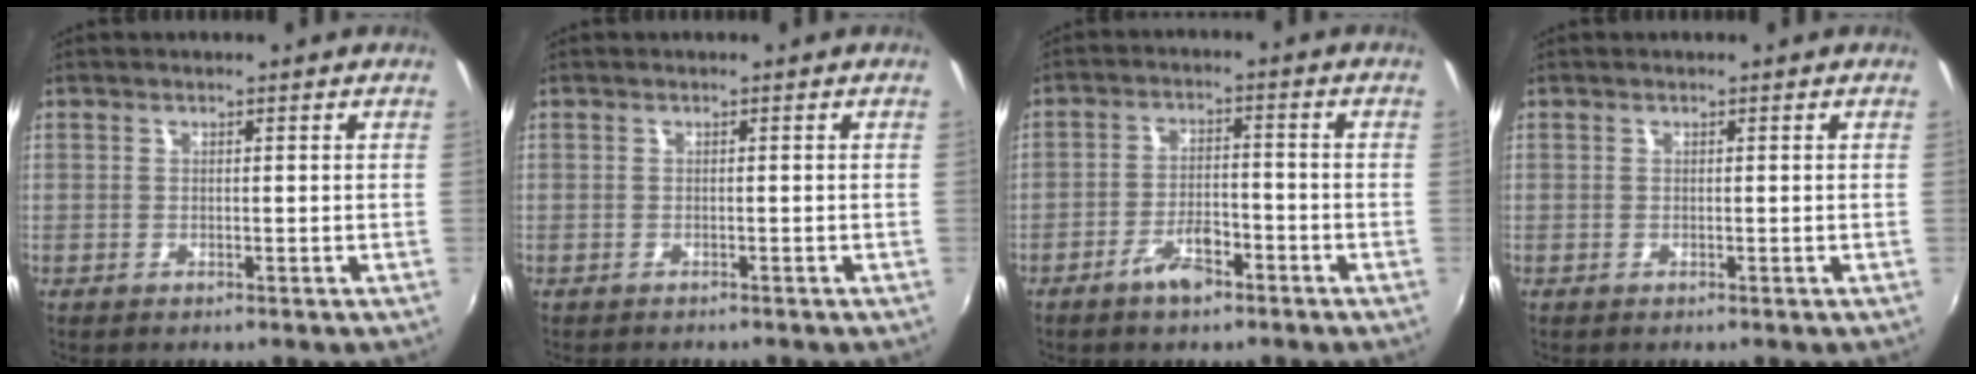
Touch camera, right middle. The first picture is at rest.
{"total": 1.0, "force": [-1.0, 0.3, 0.1], "torque": [-0.006, -0.006, -0.015]}
{"total": 5.7, "force": [-3.9, 2.2, 3.5], "torque": [-0.076, 0.002, -0.066]}
{"total": 0.0}